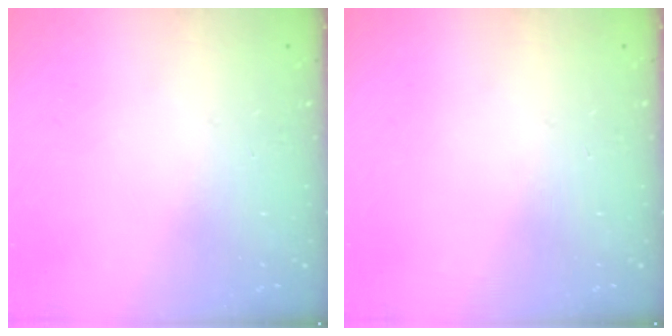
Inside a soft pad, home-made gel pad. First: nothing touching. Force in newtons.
{"total": 0.0}